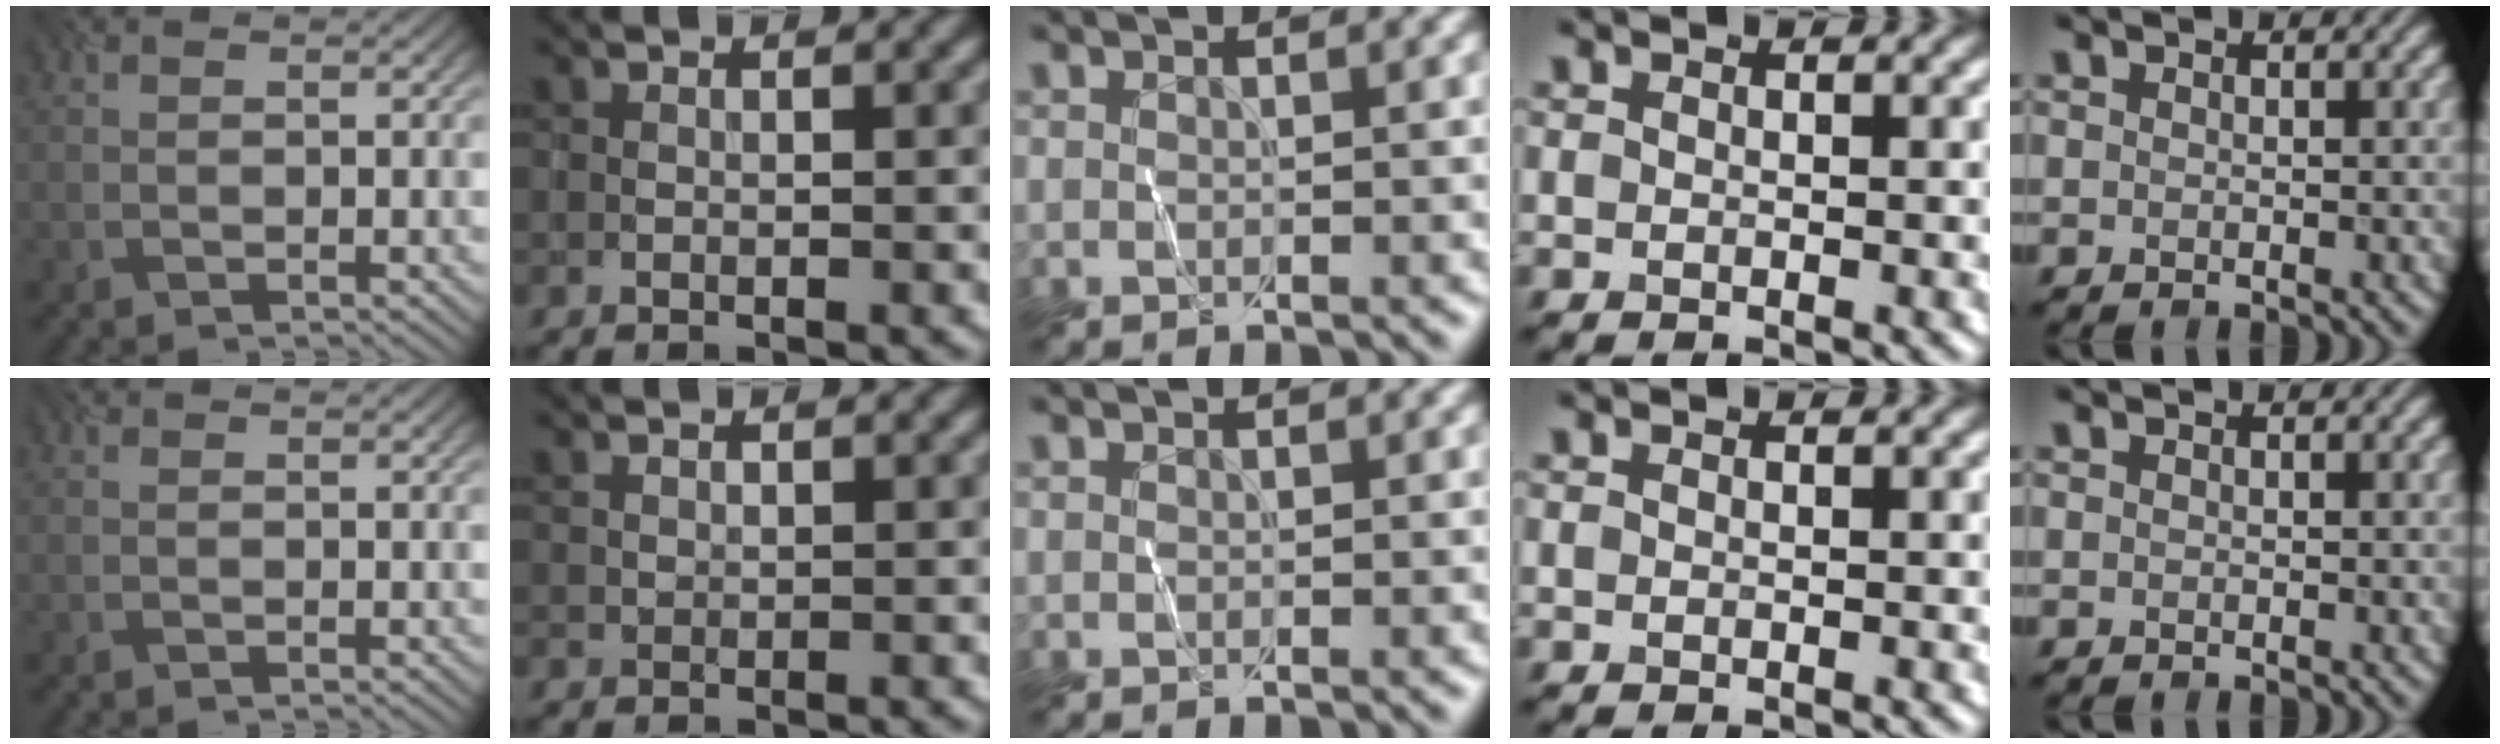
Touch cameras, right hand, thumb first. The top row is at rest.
{"index": {"total": 0.7, "force": [0.4, 0.5, 0.2], "torque": [-0.007, 0.000, 0.010]}}